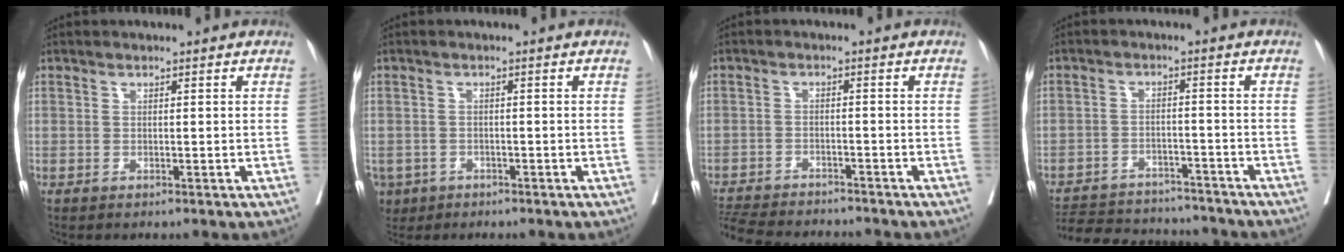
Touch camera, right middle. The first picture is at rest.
{"total": 4.4, "force": [-2.6, 3.3, 1.2], "torque": [-0.022, 0.001, -0.040]}
{"total": 11.9, "force": [-11.0, 2.1, 3.9], "torque": [-0.076, -0.009, -0.163]}
{"total": 14.7, "force": [-13.6, 4.1, 3.6], "torque": [-0.069, 0.009, -0.188]}